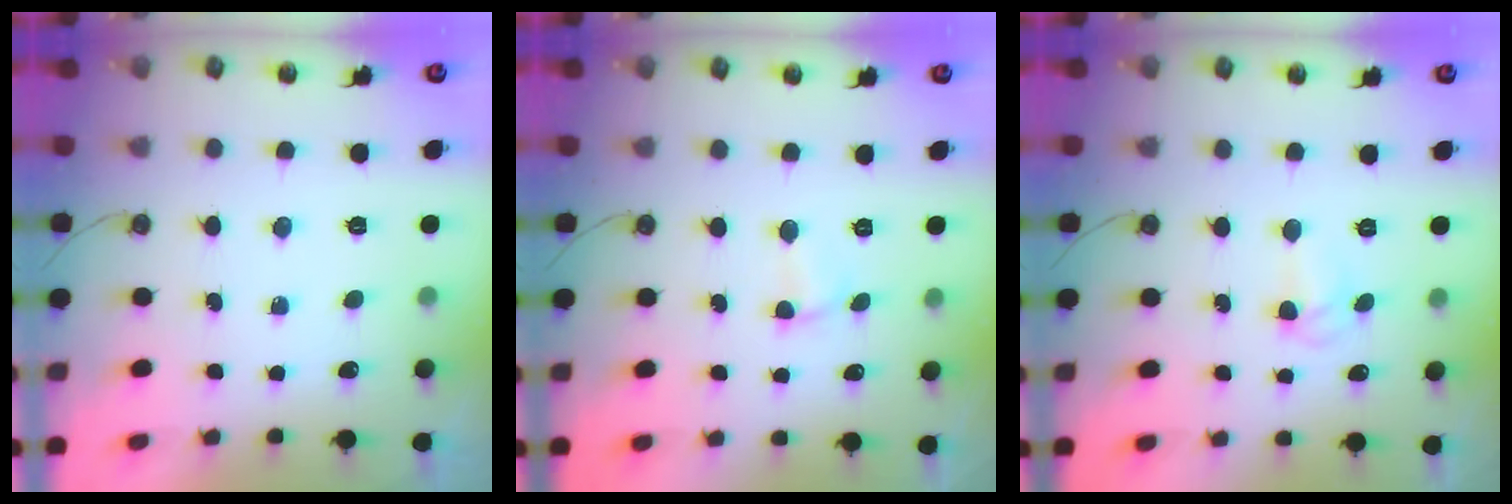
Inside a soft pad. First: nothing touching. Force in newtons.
{"total": 1.4, "press": 1.4, "slide": 0.4}
{"total": 4.7, "press": 2.9, "slide": 3.7}